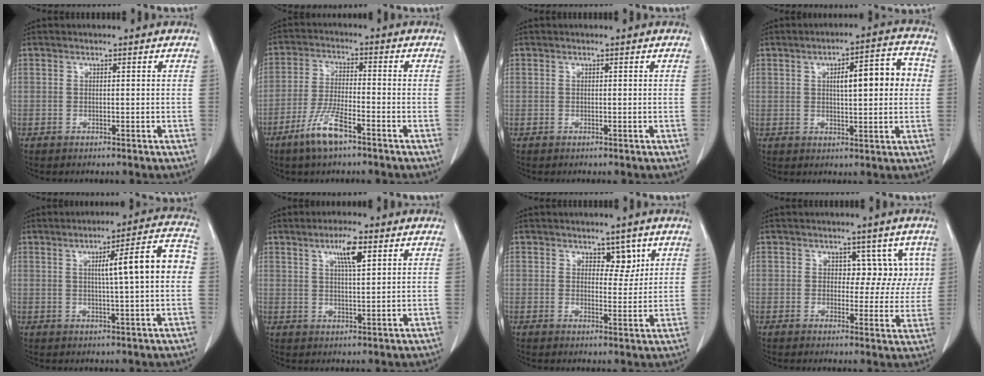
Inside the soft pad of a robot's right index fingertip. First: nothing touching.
{"total": 7.2, "force": [-4.6, 1.1, 5.5], "torque": [-0.115, -0.009, -0.084]}
{"total": 0.0}
{"total": 9.7, "force": [1.6, 2.2, 9.4], "torque": [-0.133, 0.025, 0.024]}
{"total": 10.4, "force": [1.0, 0.4, 10.4], "torque": [-0.144, 0.021, 0.011]}
{"total": 5.1, "force": [2.6, 0.6, 4.4], "torque": [-0.079, -0.001, 0.044]}
{"total": 3.3, "force": [1.9, 1.7, 2.0], "torque": [-0.020, -0.005, 0.030]}
{"total": 5.6, "force": [2.0, 3.8, 3.6], "torque": [-0.018, 0.013, 0.022]}